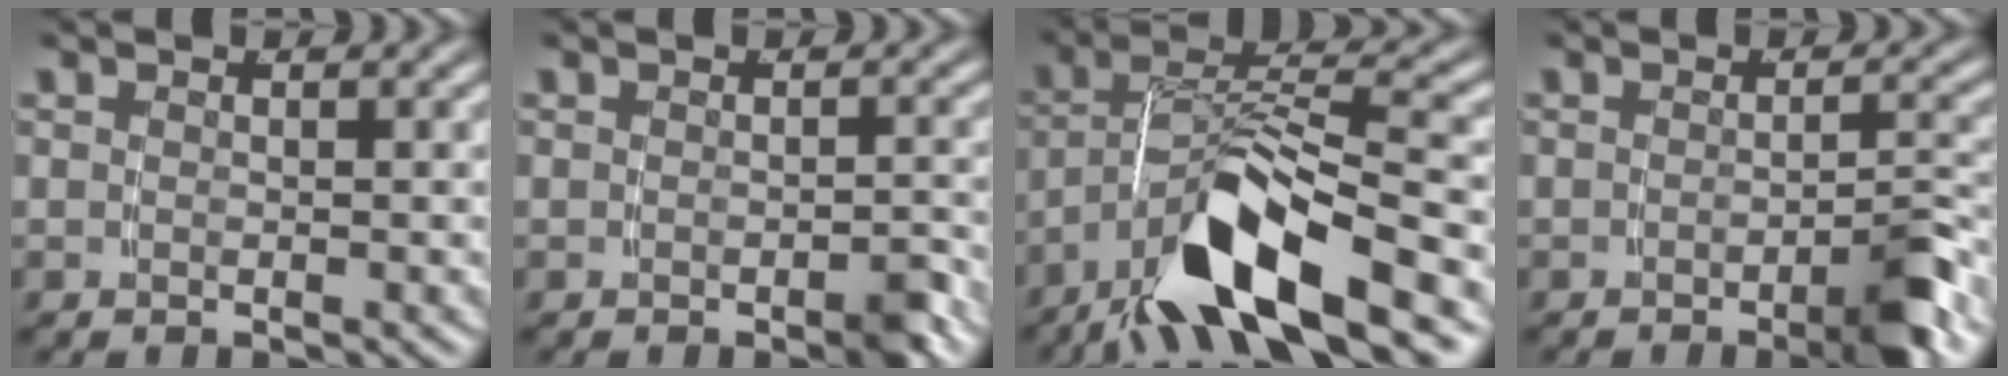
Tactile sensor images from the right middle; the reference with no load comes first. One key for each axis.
{"total": 1.4, "fx": -1.1, "fy": 0.2, "fz": 0.9, "tx": -0.015, "ty": -0.001, "tz": -0.021}
{"total": 7.9, "fx": -3.7, "fy": 2.4, "fz": 6.6, "tx": -0.106, "ty": -0.006, "tz": -0.060}
{"total": 3.2, "fx": -2.0, "fy": 0.2, "fz": 2.5, "tx": -0.026, "ty": 0.002, "tz": -0.039}